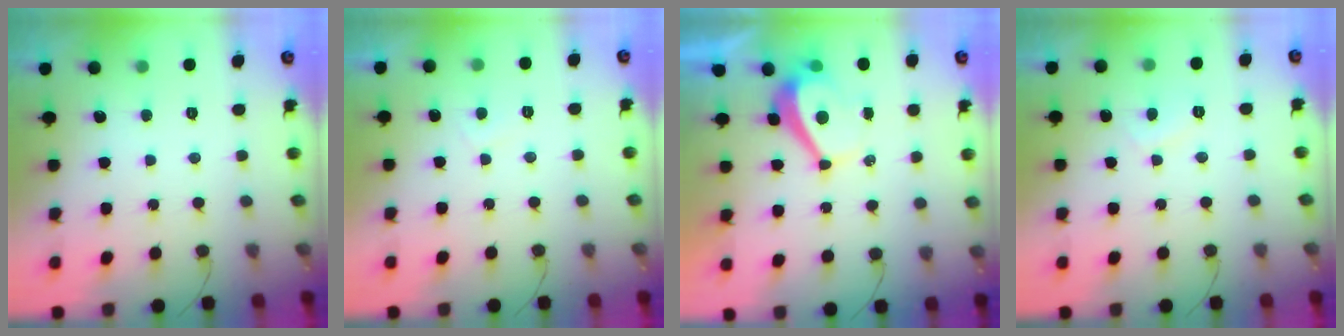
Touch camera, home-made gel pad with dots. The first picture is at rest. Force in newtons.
{"total": 1.3, "press": 1.2, "slide": 0.4}
{"total": 3.8, "press": 3.8, "slide": 0.5}
{"total": 1.8, "press": 1.7, "slide": 0.7}